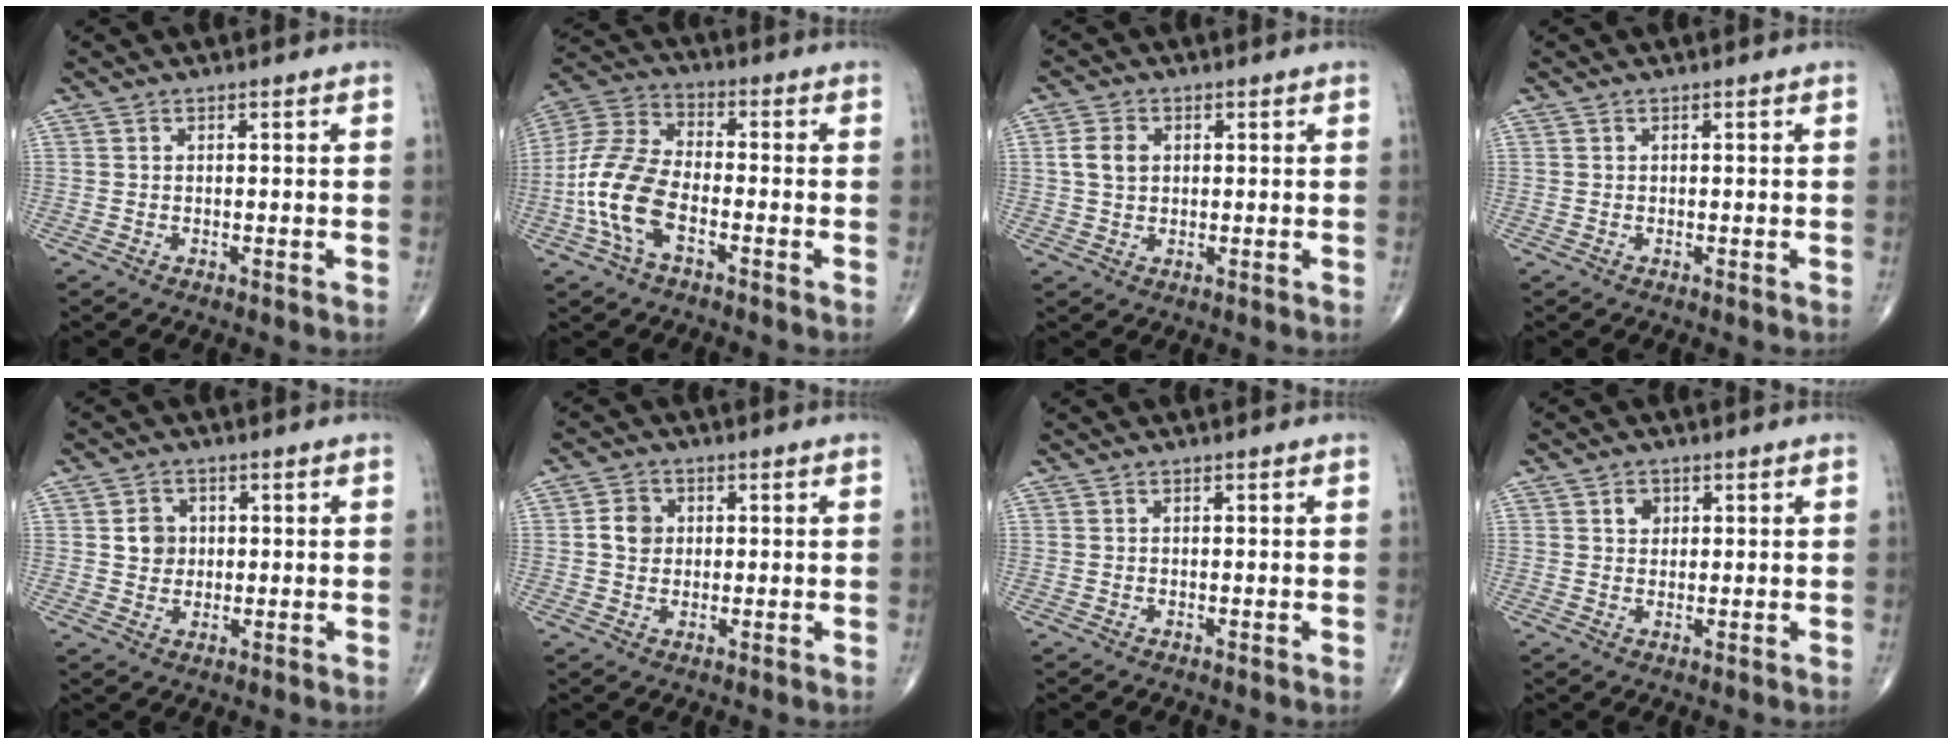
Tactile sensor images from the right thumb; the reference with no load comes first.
{"total": 13.3, "force": [-4.1, 6.9, 10.6], "torque": [-0.229, 0.032, -0.085]}
{"total": 4.4, "force": [0.8, 3.2, 2.9], "torque": [-0.052, 0.001, 0.014]}
{"total": 0.0}
{"total": 4.2, "force": [0.7, 3.7, 1.8], "torque": [-0.009, 0.001, 0.010]}
{"total": 4.1, "force": [0.5, 3.5, 2.0], "torque": [-0.023, 0.005, 0.004]}
{"total": 0.0}
{"total": 2.4, "force": [1.0, 2.0, 1.1], "torque": [-0.008, -0.003, 0.014]}